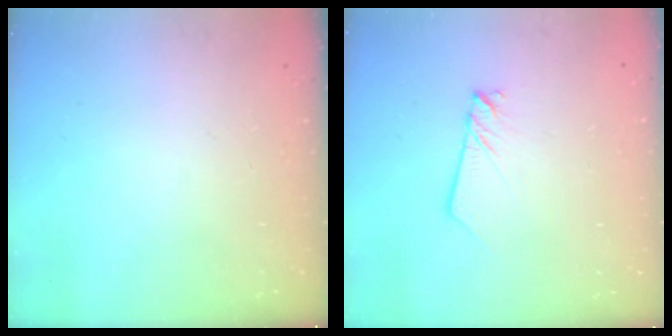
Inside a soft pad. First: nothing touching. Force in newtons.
{"total": 2.1, "press": 2.1, "slide": 0.2}